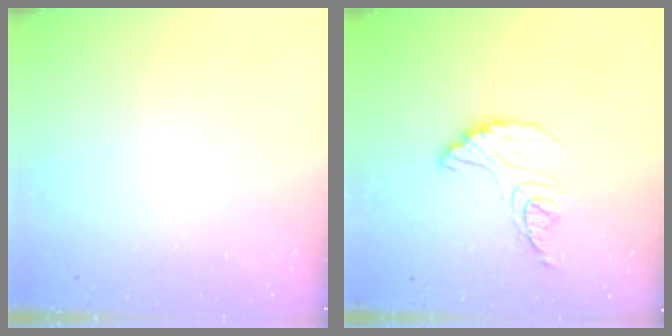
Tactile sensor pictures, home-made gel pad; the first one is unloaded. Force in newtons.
{"total": 12.7, "press": 12.6, "slide": 1.2}